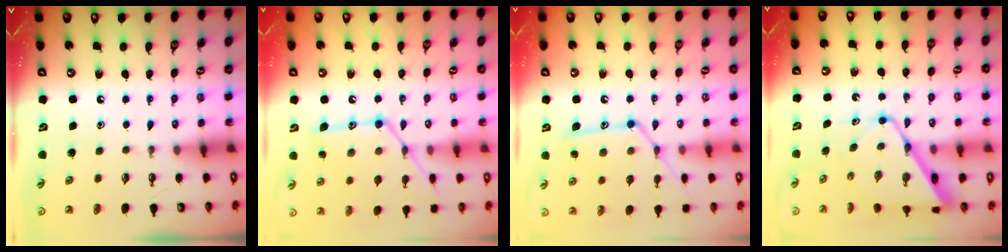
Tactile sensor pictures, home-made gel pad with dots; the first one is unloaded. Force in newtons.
{"total": 16.6, "press": 16.6, "slide": 1.1}
{"total": 15.1, "press": 15.1, "slide": 1.0}
{"total": 12.7, "press": 12.7, "slide": 0.8}